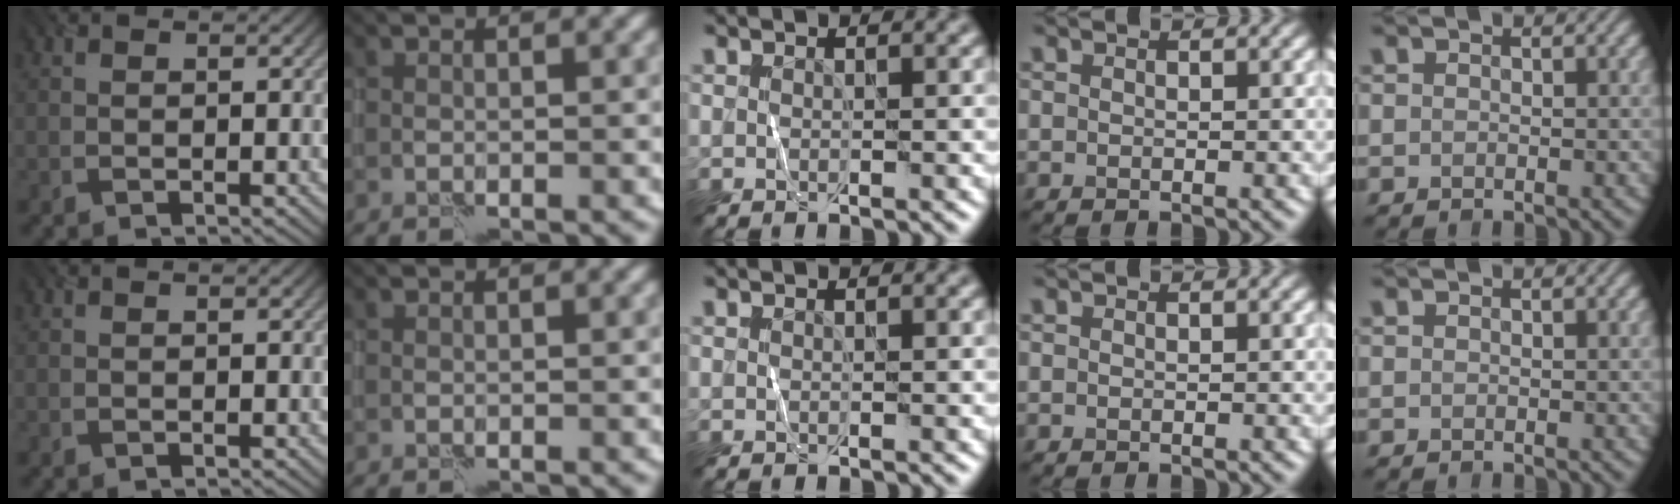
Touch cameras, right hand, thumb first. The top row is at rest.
{}